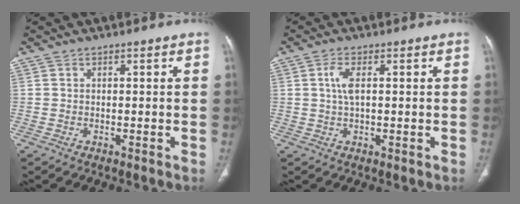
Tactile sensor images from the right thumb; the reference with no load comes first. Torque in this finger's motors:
{"motor_torque": [1.20, 2.39, 0.24, 0.42, 0.14]}